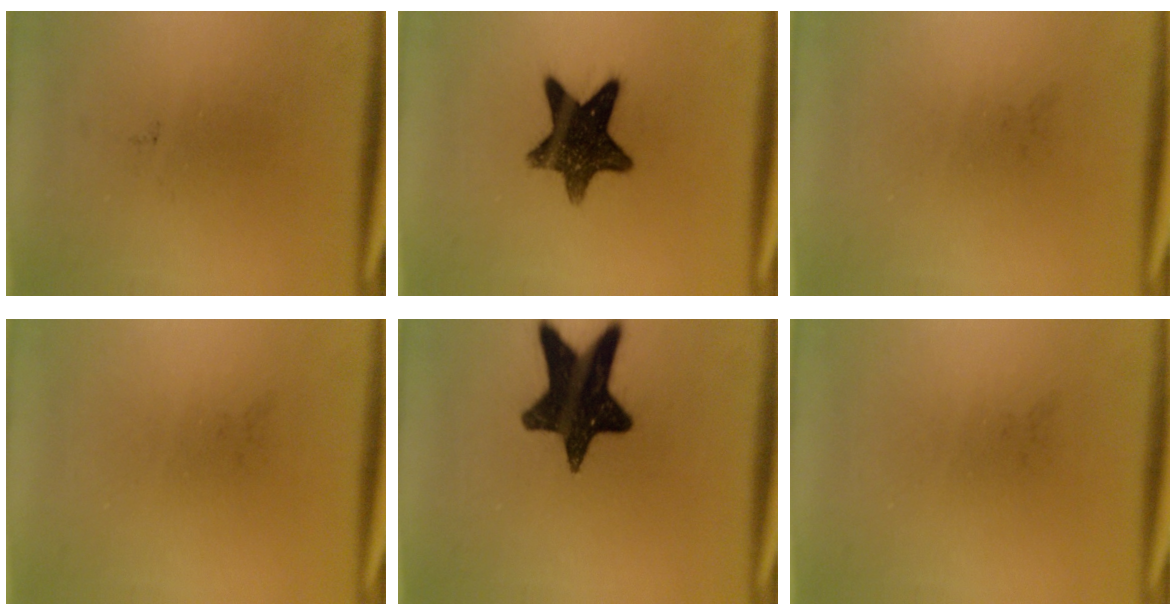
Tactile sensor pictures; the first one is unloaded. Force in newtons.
{"total": 12.6}
{"total": 0.0}
{"total": 0.0}
{"total": 15.9}
{"total": 0.0}